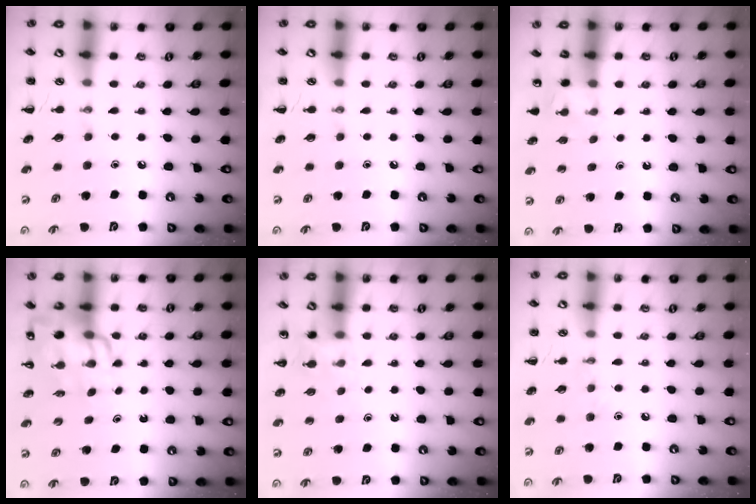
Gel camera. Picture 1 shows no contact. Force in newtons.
{"total": 0.0}
{"total": 2.2, "press": 2.2, "slide": 0.6}
{"total": 11.5, "press": 10.9, "slide": 3.5}
{"total": 5.1, "press": 4.8, "slide": 1.5}
{"total": 3.2, "press": 3.1, "slide": 0.9}